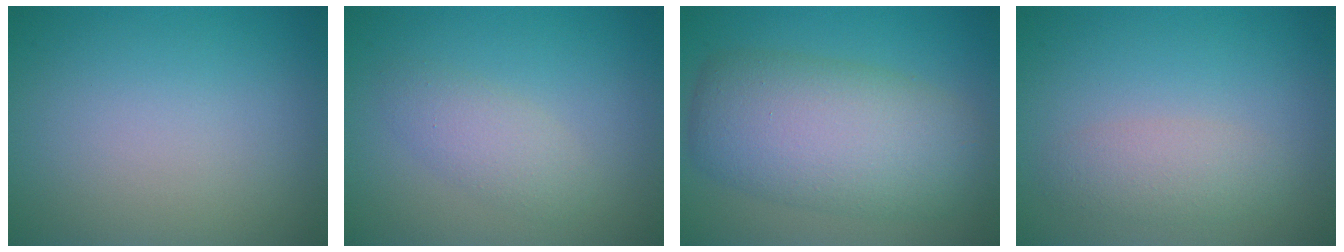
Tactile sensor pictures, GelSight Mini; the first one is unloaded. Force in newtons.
{"total": 2.3, "press": 2.3, "slide": 0.1}
{"total": 8.9, "press": 8.9, "slide": 0.1}
{"total": 2.2, "press": 2.2, "slide": 0.1}